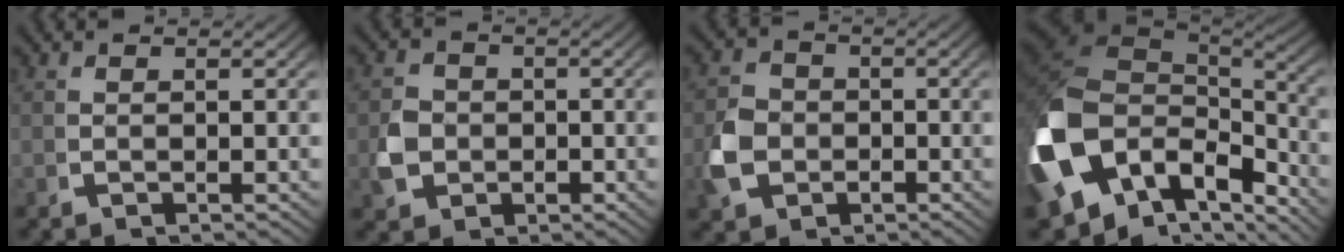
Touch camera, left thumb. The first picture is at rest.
{"total": 4.2, "force": [-0.6, 3.7, 2.0], "torque": [-0.053, -0.018, -0.006]}
{"total": 5.4, "force": [-1.1, 4.5, 2.7], "torque": [-0.075, -0.019, -0.015]}
{"total": 18.2, "force": [-1.9, 12.7, 12.9], "torque": [-0.320, -0.075, 0.010]}